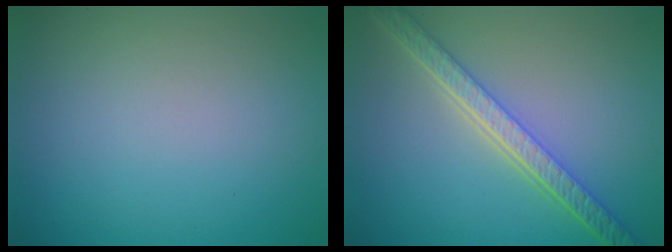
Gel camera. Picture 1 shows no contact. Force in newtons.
{"total": 5.5, "press": 4.3, "slide": 3.4}